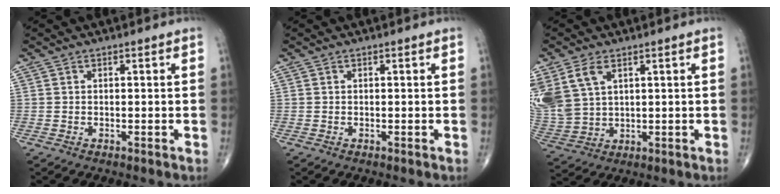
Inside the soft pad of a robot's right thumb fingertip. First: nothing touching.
{"total": 0.0}
{"total": 13.2, "force": [5.4, 8.6, 8.4], "torque": [-0.207, -0.007, 0.123]}